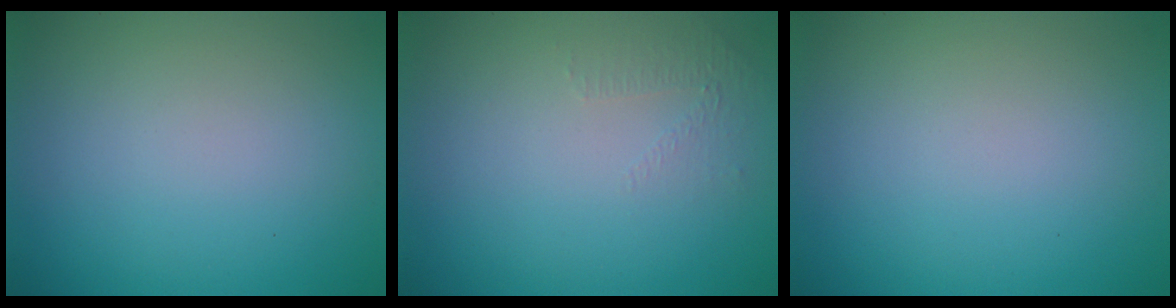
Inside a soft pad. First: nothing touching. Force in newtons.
{"total": 0.9, "press": 0.4, "slide": 0.8}
{"total": 0.0}